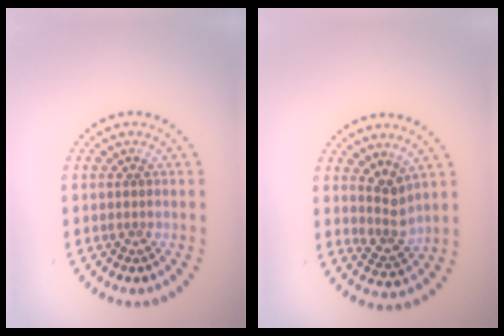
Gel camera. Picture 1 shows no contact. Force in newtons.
{"total": 2.5, "press": 1.9, "slide": 1.6}